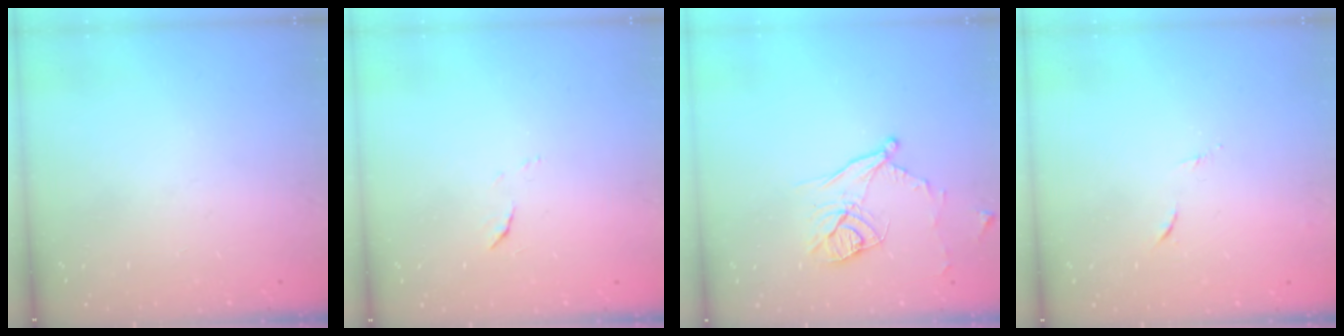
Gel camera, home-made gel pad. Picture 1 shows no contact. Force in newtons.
{"total": 4.1, "press": 4.1, "slide": 0.3}
{"total": 11.3, "press": 11.0, "slide": 2.3}
{"total": 5.4, "press": 5.3, "slide": 0.7}